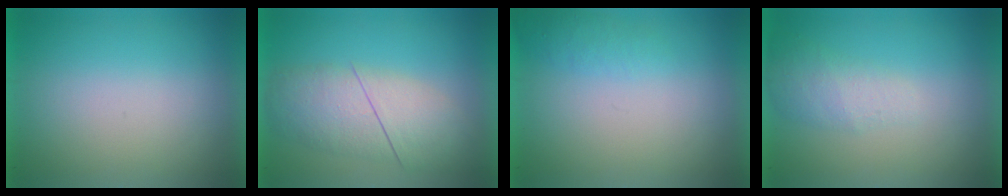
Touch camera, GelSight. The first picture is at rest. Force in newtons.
{"total": 3.8}
{"total": 1.4}
{"total": 2.2}